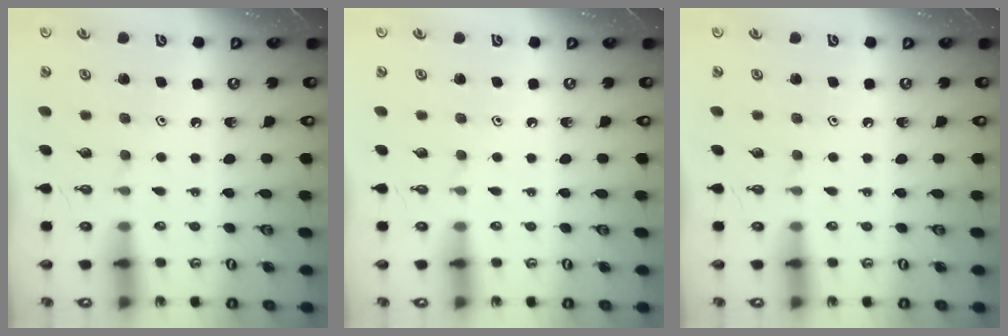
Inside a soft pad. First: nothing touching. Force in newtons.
{"total": 0.0}
{"total": 0.0}